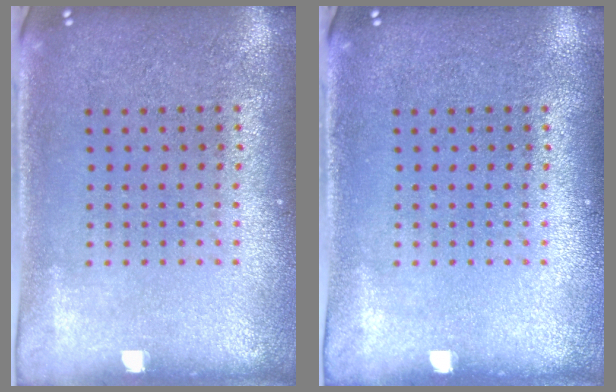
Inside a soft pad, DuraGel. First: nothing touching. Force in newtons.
{"total": 0.0}